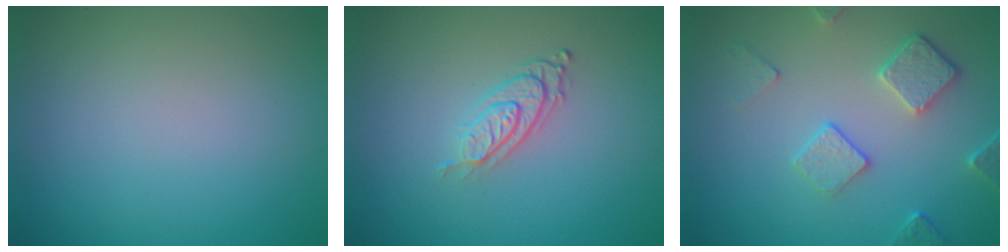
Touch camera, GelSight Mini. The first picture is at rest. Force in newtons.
{"total": 2.9, "press": 1.9, "slide": 2.2}
{"total": 3.6, "press": 3.0, "slide": 2.0}